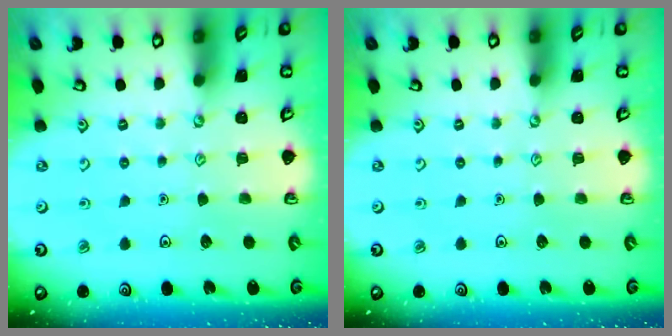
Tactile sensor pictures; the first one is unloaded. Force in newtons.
{"total": 0.0}